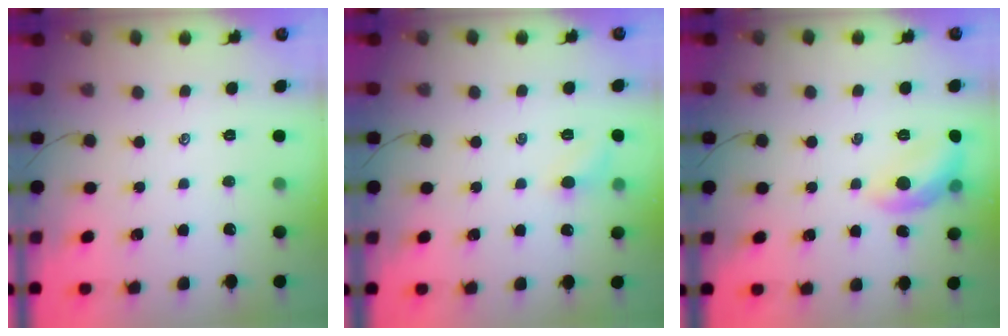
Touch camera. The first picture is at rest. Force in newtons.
{"total": 6.1, "press": 5.8, "slide": 2.0}
{"total": 9.5, "press": 9.4, "slide": 1.1}